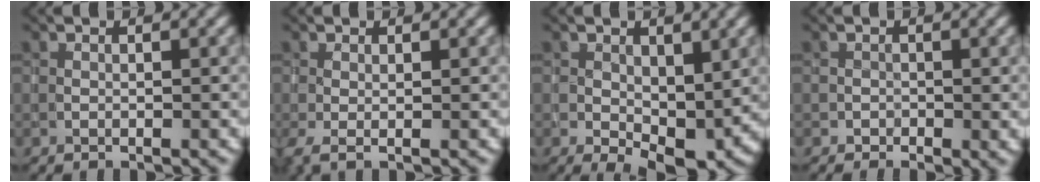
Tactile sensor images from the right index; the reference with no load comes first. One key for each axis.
{"total": 1.3, "fx": -0.3, "fy": 0.3, "fz": 1.2, "tx": -0.034, "ty": -0.003, "tz": -0.006}
{"total": 4.8, "fx": -0.2, "fy": 2.9, "fz": 3.8, "tx": -0.056, "ty": -0.010, "tz": 0.000}
{"total": 1.0, "fx": -0.4, "fy": 0.9, "fz": 0.3, "tx": 0.001, "ty": -0.005, "tz": -0.009}